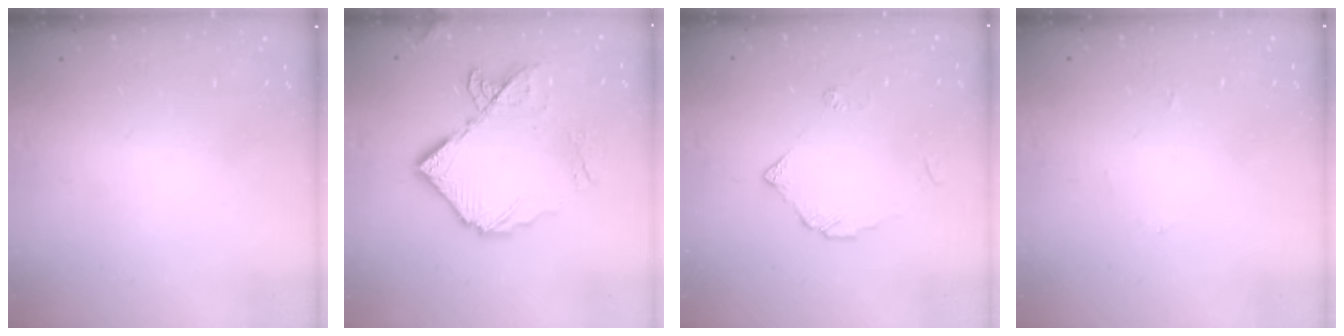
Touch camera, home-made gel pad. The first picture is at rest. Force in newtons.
{"total": 14.1, "press": 14.0, "slide": 1.1}
{"total": 3.9, "press": 3.8, "slide": 0.4}
{"total": 2.5, "press": 2.5, "slide": 0.2}